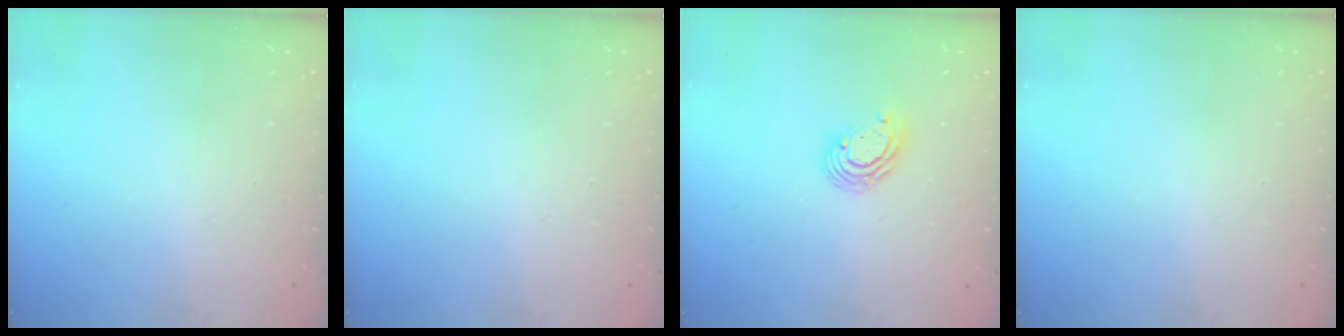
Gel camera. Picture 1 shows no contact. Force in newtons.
{"total": 0.0}
{"total": 5.4, "press": 5.4, "slide": 0.2}
{"total": 0.0}